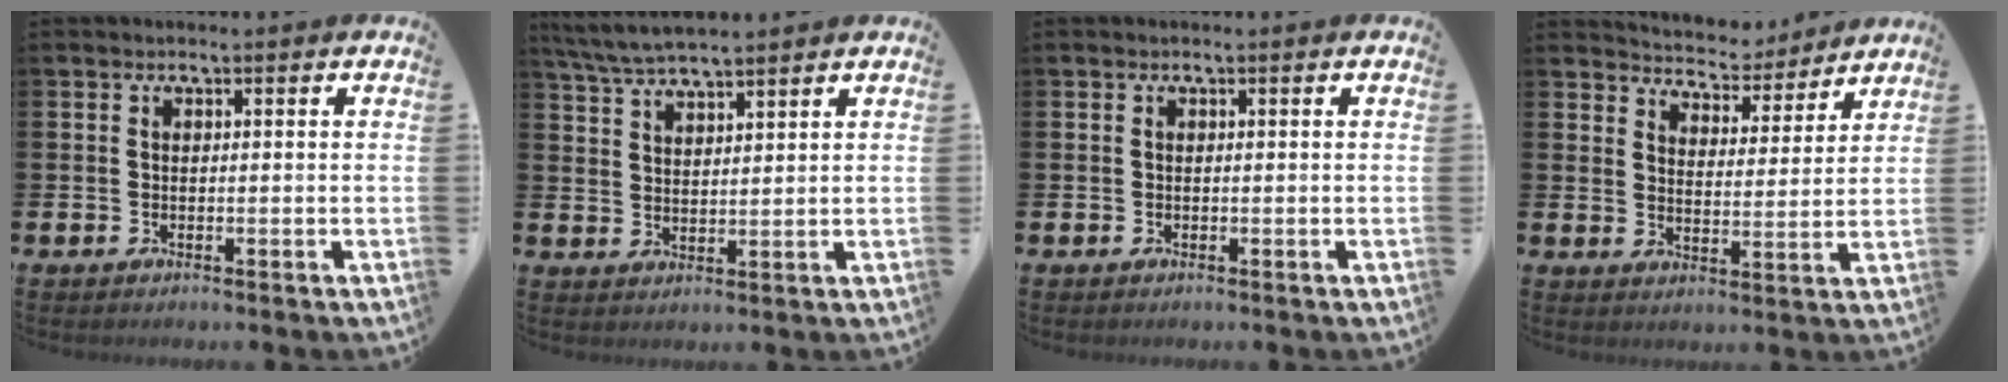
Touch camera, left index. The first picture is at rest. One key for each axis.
{"total": 5.4, "fx": 5.2, "fy": 0.4, "fz": 1.5, "tx": -0.048, "ty": -0.016, "tz": 0.095}
{"total": 0.0}
{"total": 5.2, "fx": 5.1, "fy": 1.3, "fz": -0.2, "tx": -0.015, "ty": -0.044, "tz": 0.086}